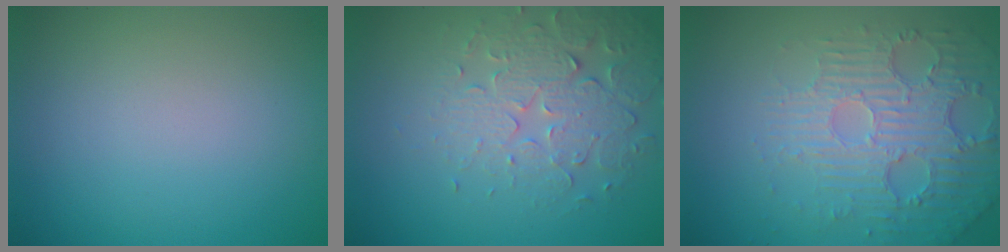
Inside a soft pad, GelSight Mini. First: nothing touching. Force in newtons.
{"total": 4.0, "press": 3.7, "slide": 1.4}
{"total": 6.1, "press": 3.9, "slide": 4.6}